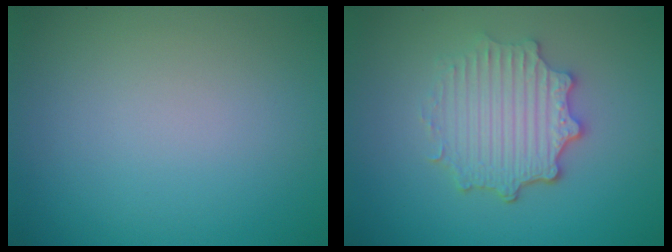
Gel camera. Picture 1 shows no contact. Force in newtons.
{"total": 4.7, "press": 3.7, "slide": 2.9}